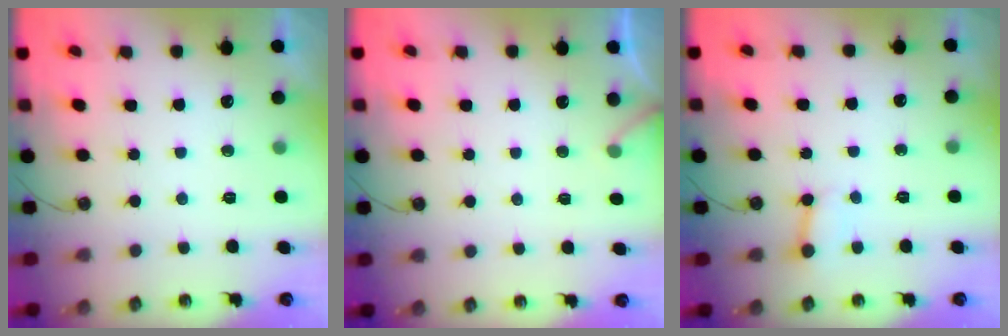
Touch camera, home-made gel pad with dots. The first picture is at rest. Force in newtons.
{"total": 3.0, "press": 3.0, "slide": 0.2}
{"total": 2.9, "press": 2.9, "slide": 0.4}